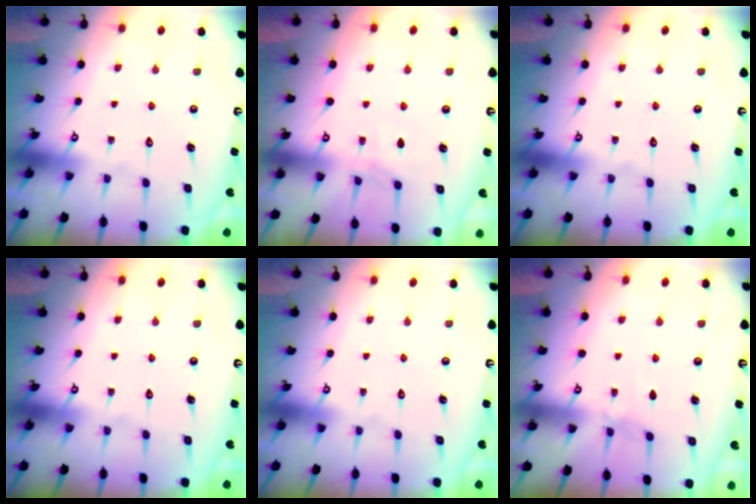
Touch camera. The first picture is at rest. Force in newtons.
{"total": 3.0, "press": 3.0, "slide": 0.5}
{"total": 0.0}
{"total": 0.0}
{"total": 0.0}
{"total": 3.0, "press": 2.9, "slide": 0.5}